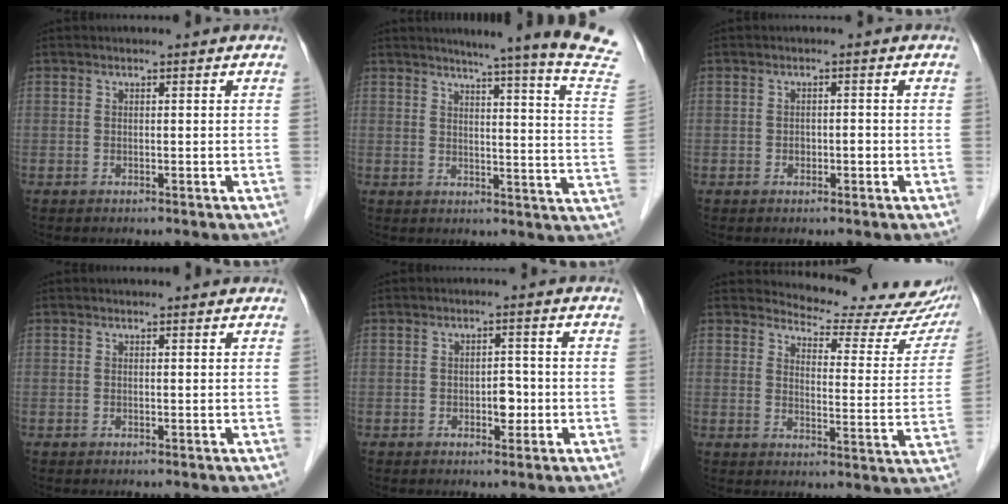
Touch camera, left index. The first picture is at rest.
{"total": 18.6, "force": [16.3, -2.7, 8.7], "torque": [-0.124, -0.087, 0.179]}
{"total": 1.2, "force": [-0.4, 0.8, 0.9], "torque": [-0.012, 0.003, -0.006]}
{"total": 2.0, "force": [1.9, 0.4, 0.3], "torque": [-0.013, 0.011, 0.020]}
{"total": 2.4, "force": [-0.7, 1.4, 1.8], "torque": [-0.022, 0.004, -0.007]}
{"total": 16.6, "force": [16.0, 3.0, 3.3], "torque": [-0.023, -0.074, 0.169]}